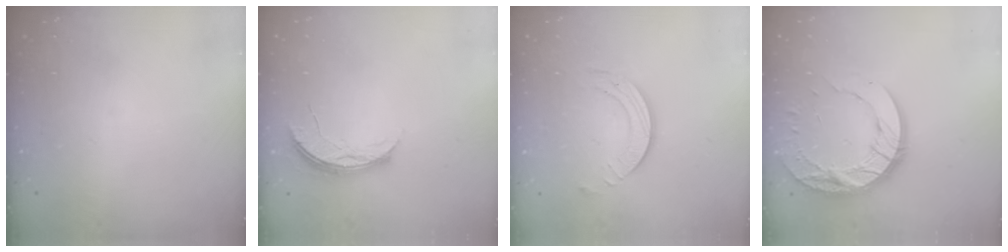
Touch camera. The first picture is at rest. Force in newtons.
{"total": 5.6, "press": 5.6, "slide": 0.5}
{"total": 5.8, "press": 5.8, "slide": 0.6}
{"total": 14.8, "press": 14.7, "slide": 1.1}